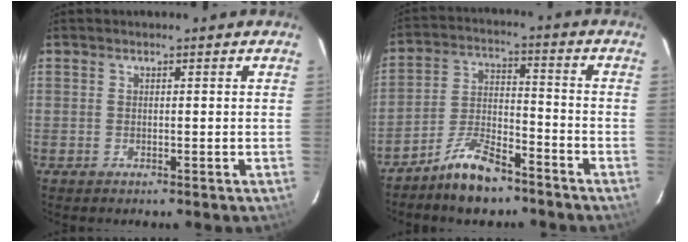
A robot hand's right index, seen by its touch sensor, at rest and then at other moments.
{"total": 9.6, "force": [-7.5, 3.2, 5.1], "torque": [-0.112, 0.011, -0.139]}